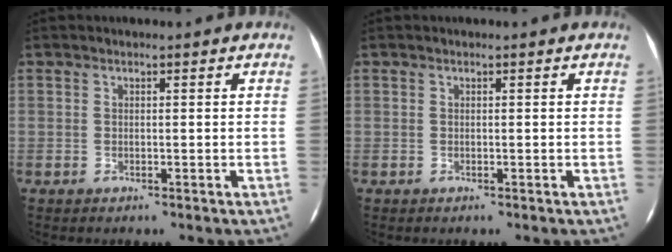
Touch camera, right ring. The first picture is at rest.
{"total": 0.0}